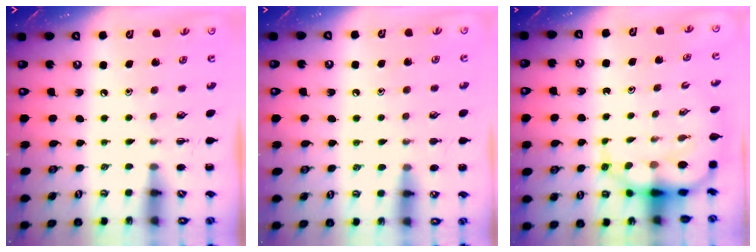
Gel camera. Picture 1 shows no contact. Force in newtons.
{"total": 7.1, "press": 6.6, "slide": 2.6}
{"total": 7.9, "press": 7.5, "slide": 2.2}